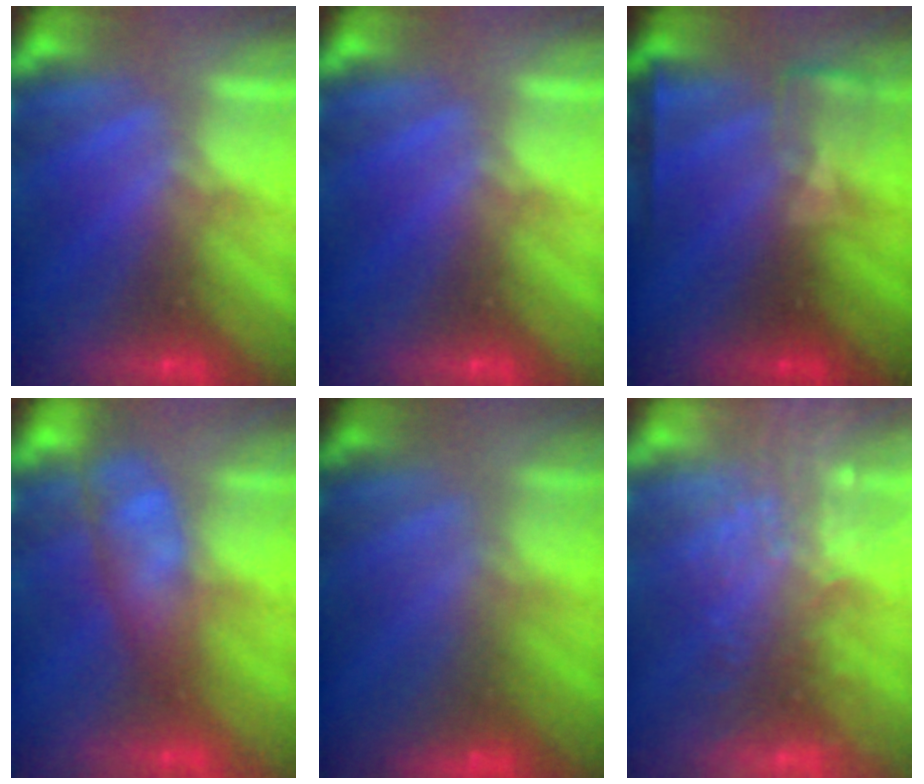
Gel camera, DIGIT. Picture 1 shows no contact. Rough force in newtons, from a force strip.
{"total": 0.0}
{"total": 2.4}
{"total": 4.8}
{"total": 2.9}
{"total": 9.3}